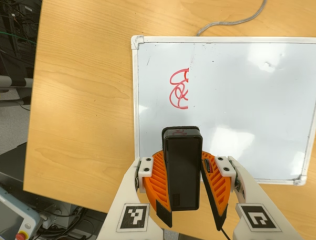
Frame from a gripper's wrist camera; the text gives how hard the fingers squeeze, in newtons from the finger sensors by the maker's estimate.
{"total": 9.4, "left": 9.2, "right": 9.6}